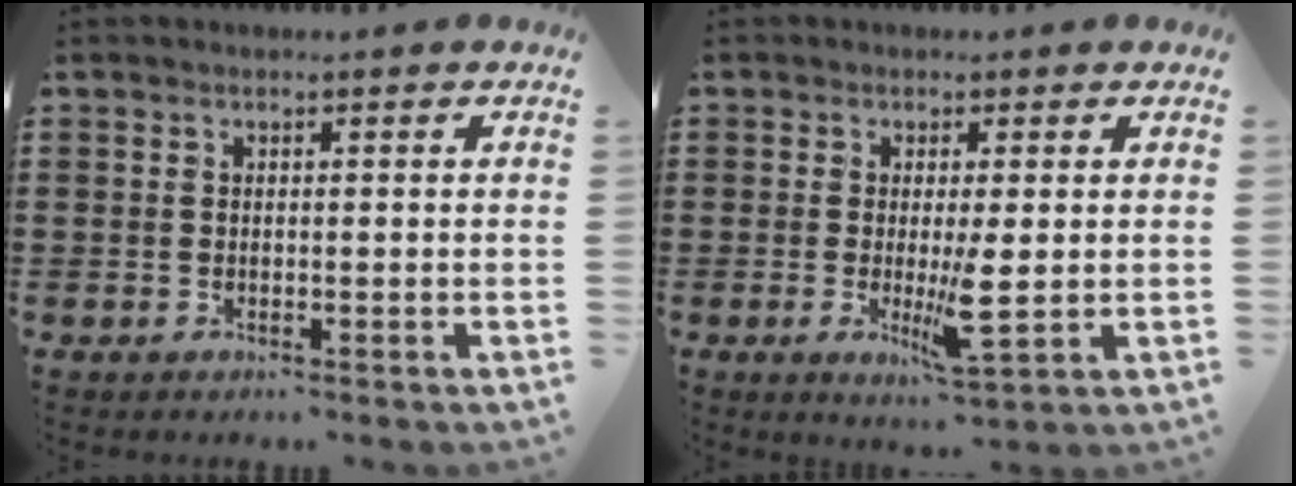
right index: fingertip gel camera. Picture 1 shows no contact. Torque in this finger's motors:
{"motor_torque": [0.07, 0.19, 0.38, 0.06]}